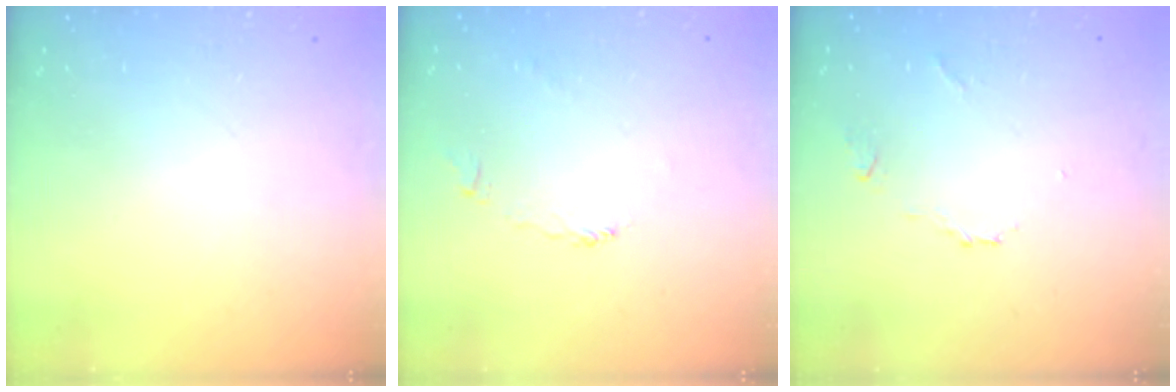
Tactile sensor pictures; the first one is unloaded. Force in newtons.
{"total": 2.2, "press": 2.2, "slide": 0.4}
{"total": 3.2, "press": 3.2, "slide": 0.6}